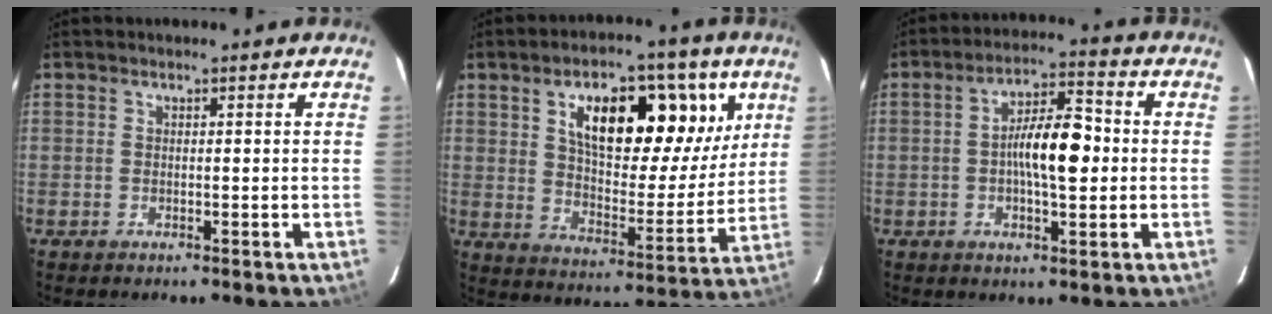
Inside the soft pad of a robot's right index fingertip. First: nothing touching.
{"total": 18.6, "force": [7.7, 7.8, 15.1], "torque": [-0.211, 0.020, 0.124]}
{"total": 9.3, "force": [-0.3, 2.7, 8.9], "torque": [-0.157, 0.018, -0.007]}